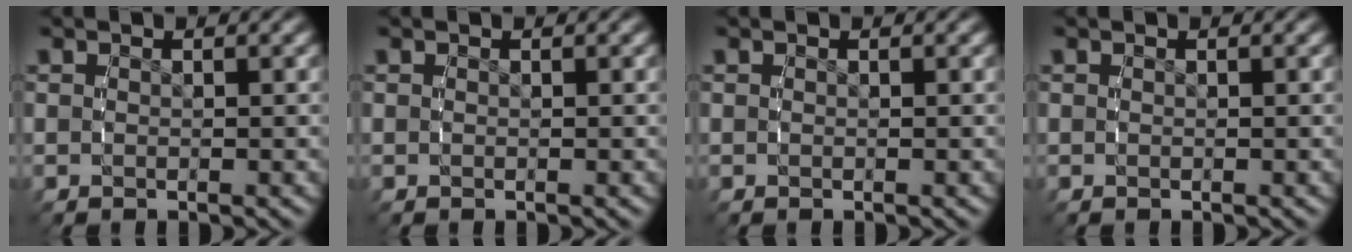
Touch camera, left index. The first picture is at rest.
{"total": 0.0}
{"total": 0.0}
{"total": 0.0}